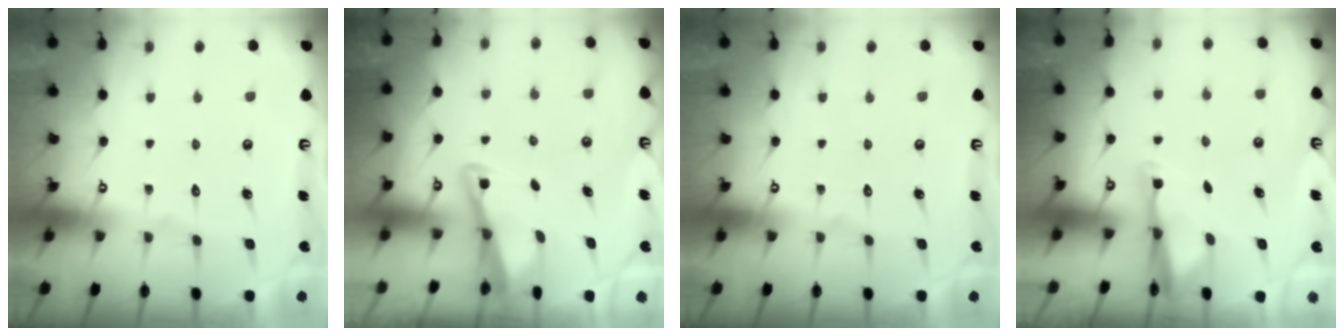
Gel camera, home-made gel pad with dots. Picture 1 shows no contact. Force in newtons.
{"total": 2.8, "press": 2.8, "slide": 0.4}
{"total": 0.0}
{"total": 3.0, "press": 2.9, "slide": 0.5}